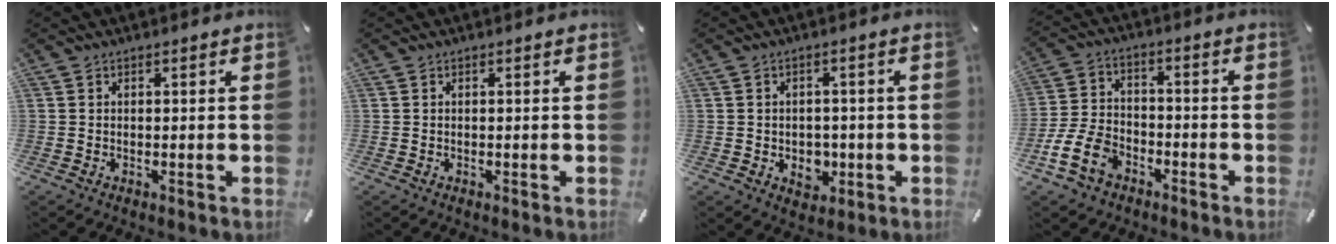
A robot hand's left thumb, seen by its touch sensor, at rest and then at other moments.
{"total": 0.0}
{"total": 4.9, "force": [-0.8, 4.3, 2.3], "torque": [-0.016, 0.000, -0.013]}
{"total": 10.9, "force": [-5.6, 7.5, 5.6], "torque": [-0.125, 0.029, -0.103]}